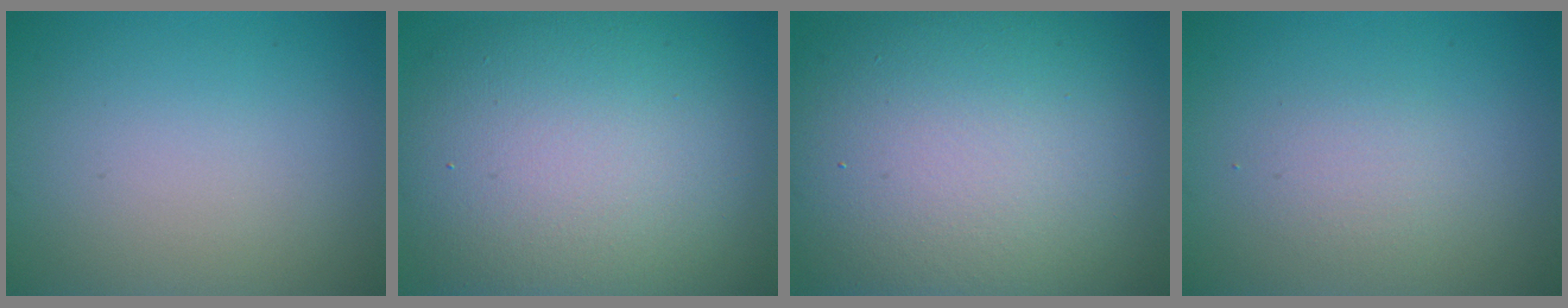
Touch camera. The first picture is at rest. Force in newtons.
{"total": 14.4, "press": 14.4, "slide": 0.5}
{"total": 16.4, "press": 16.4, "slide": 0.9}
{"total": 1.5, "press": 1.5, "slide": 0.1}